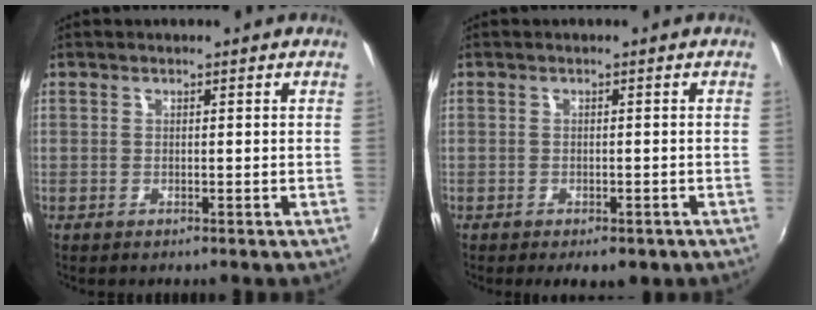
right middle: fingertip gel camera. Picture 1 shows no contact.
{"total": 4.1, "force": [-2.7, 1.8, 2.4], "torque": [-0.047, -0.015, -0.033]}